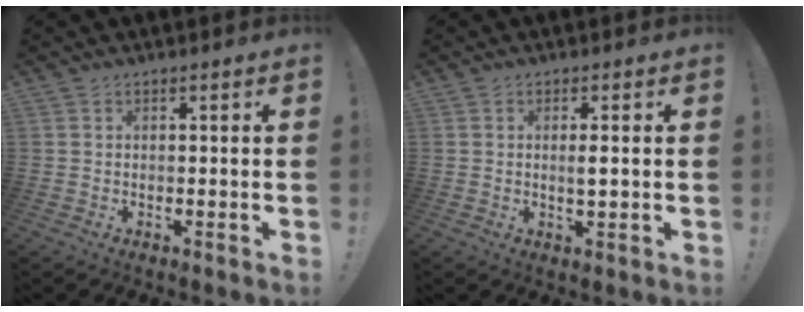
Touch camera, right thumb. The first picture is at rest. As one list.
[{"total": 2.3, "force": [0.4, 0.3, 2.3], "torque": [-0.027, -0.008, 0.003]}]